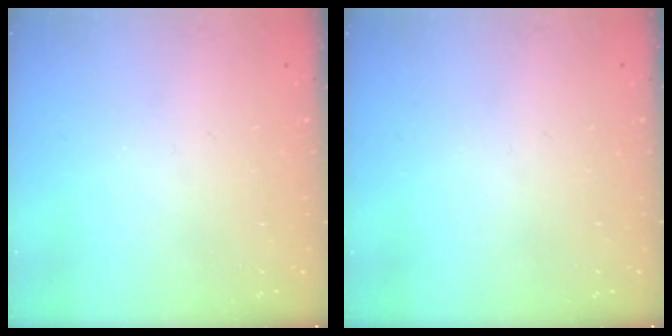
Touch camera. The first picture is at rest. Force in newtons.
{"total": 0.0}